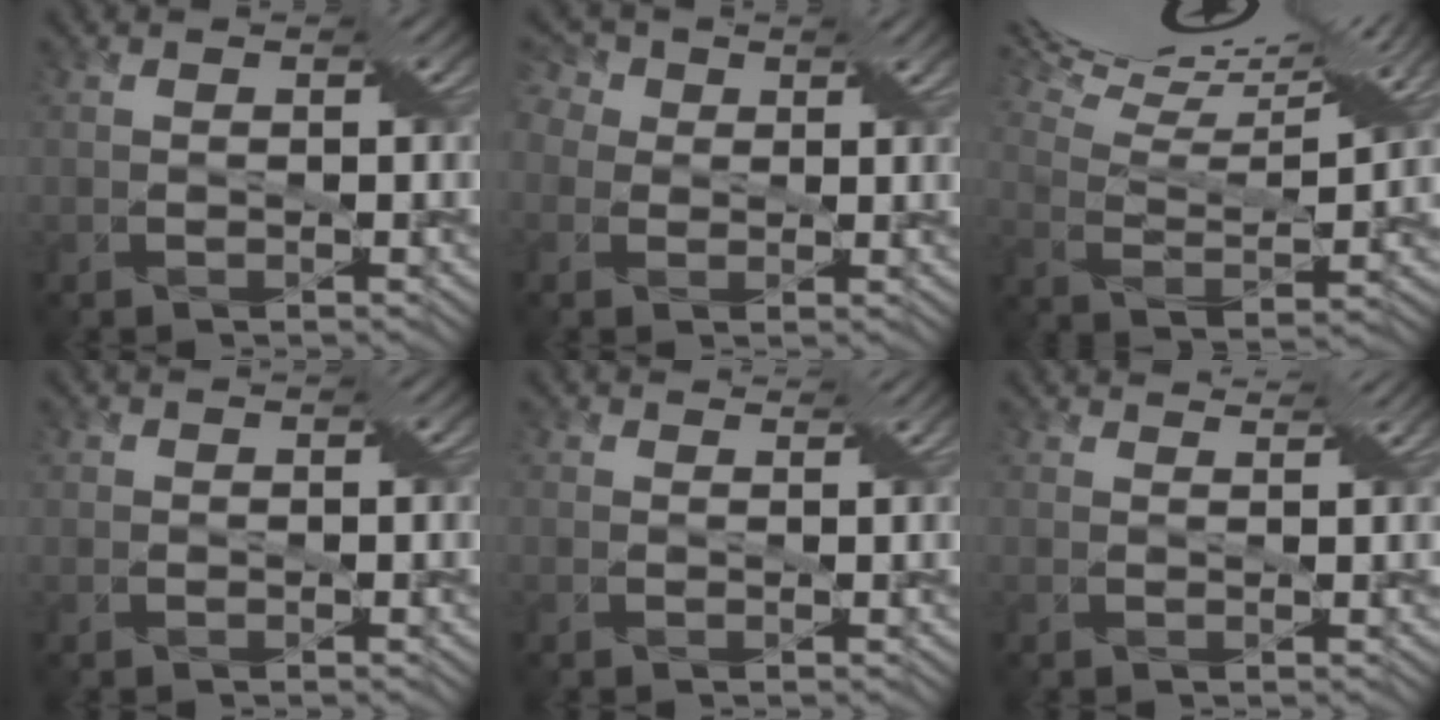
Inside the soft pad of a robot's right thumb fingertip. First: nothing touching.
{"total": 6.3, "force": [2.9, 4.5, 3.2], "torque": [-0.101, 0.026, 0.019]}
{"total": 16.5, "force": [13.7, 2.9, 8.7], "torque": [-0.209, 0.022, 0.205]}
{"total": 1.1, "force": [0.5, 0.9, 0.2], "torque": [0.000, 0.007, -0.004]}
{"total": 1.1, "force": [0.9, 0.3, 0.6], "torque": [-0.011, 0.006, 0.011]}
{"total": 2.5, "force": [2.4, -0.1, 0.7], "torque": [-0.022, 0.006, 0.031]}